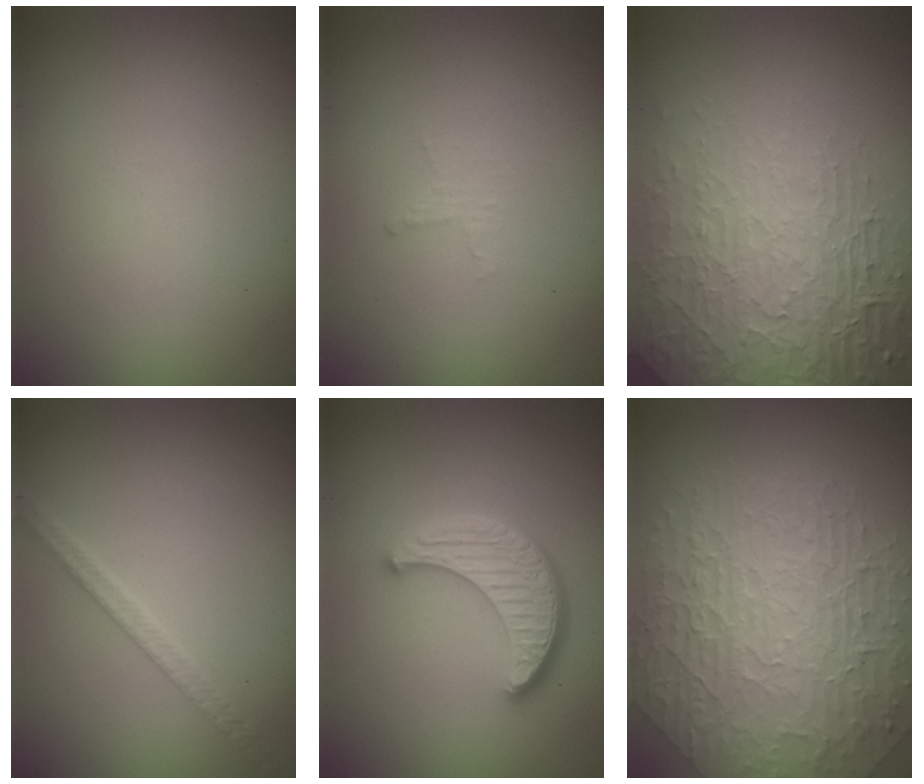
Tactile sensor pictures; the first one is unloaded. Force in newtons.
{"total": 0.9, "press": 0.8, "slide": 0.3}
{"total": 8.0, "press": 5.6, "slide": 5.7}
{"total": 1.9, "press": 1.9, "slide": 0.4}
{"total": 4.4, "press": 3.8, "slide": 2.3}
{"total": 10.0, "press": 6.7, "slide": 7.5}